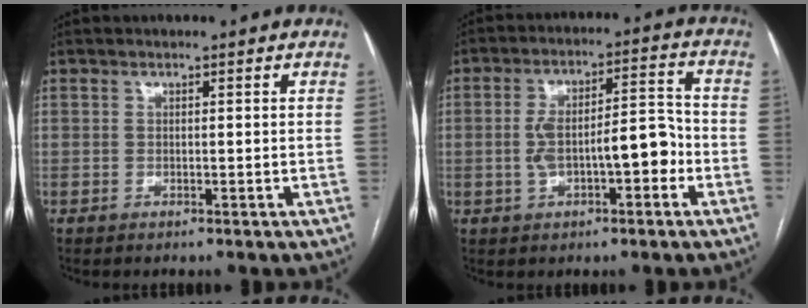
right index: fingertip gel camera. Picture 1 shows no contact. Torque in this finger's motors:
{"motor_torque": [0.34, -0.18, 0.20, 0.09]}